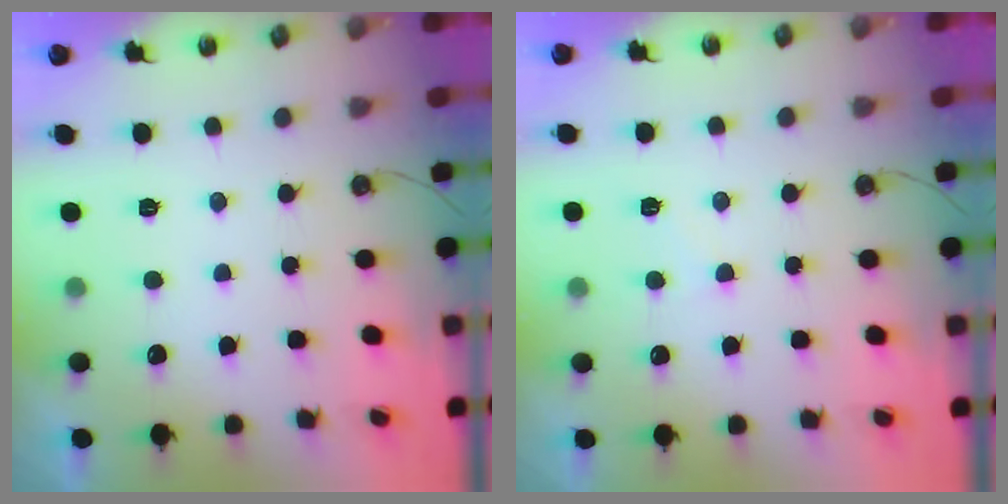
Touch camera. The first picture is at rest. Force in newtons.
{"total": 5.8, "press": 5.8, "slide": 0.6}